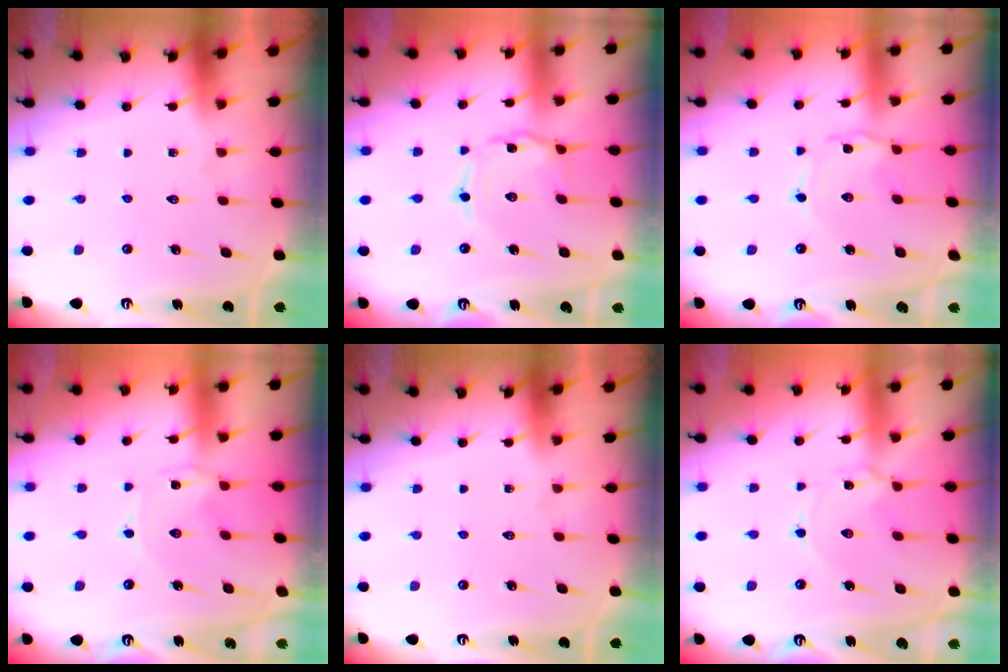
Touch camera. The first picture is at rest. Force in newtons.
{"total": 1.2, "press": 1.1, "slide": 0.2}
{"total": 1.0, "press": 1.0, "slide": 0.1}
{"total": 0.0}
{"total": 0.0}
{"total": 2.3, "press": 2.3, "slide": 0.4}